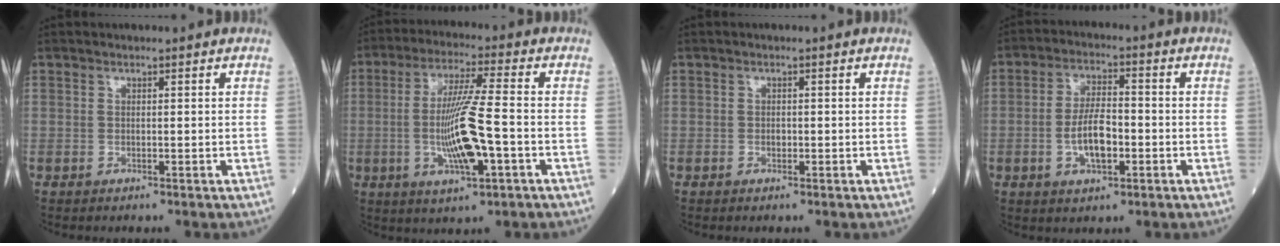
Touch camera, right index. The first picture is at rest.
{"total": 11.7, "force": [-2.4, 0.9, 11.4], "torque": [-0.221, -0.006, -0.044]}
{"total": 0.6, "force": [-0.3, 0.4, 0.4], "torque": [-0.007, 0.001, -0.006]}
{"total": 7.1, "force": [-1.8, 2.7, 6.3], "torque": [-0.126, 0.006, -0.033]}